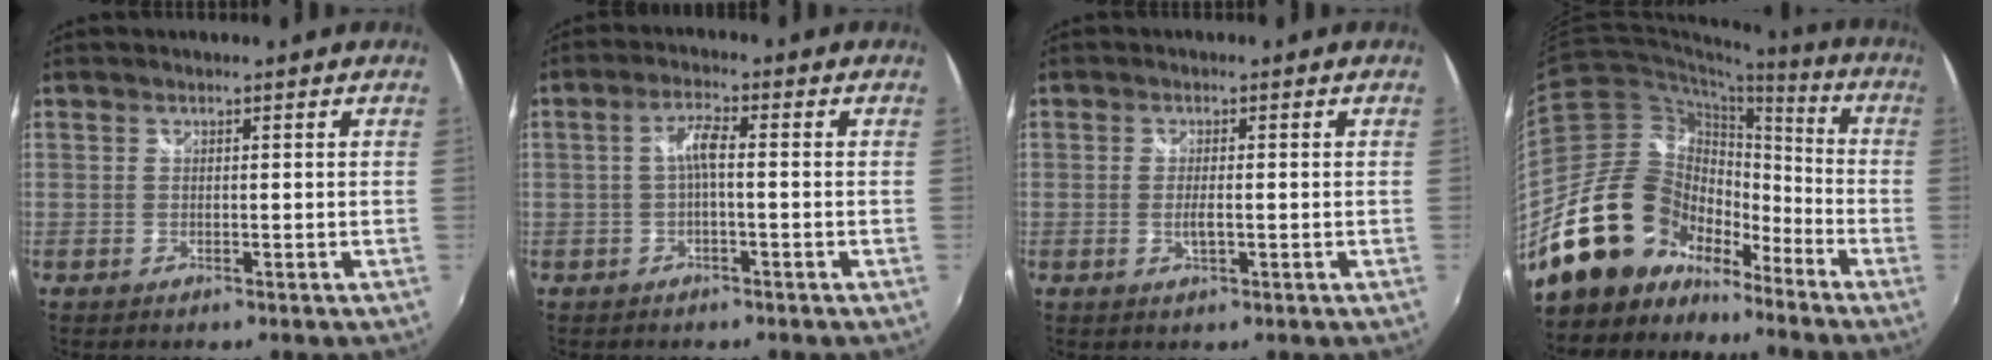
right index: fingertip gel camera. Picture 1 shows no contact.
{"total": 3.4, "force": [-0.6, 0.5, 3.4], "torque": [-0.068, 0.009, -0.011]}
{"total": 2.4, "force": [-0.5, 0.6, 2.2], "torque": [-0.042, -0.005, -0.008]}
{"total": 22.3, "force": [-14.3, 13.9, 10.0], "torque": [-0.212, 0.030, -0.235]}